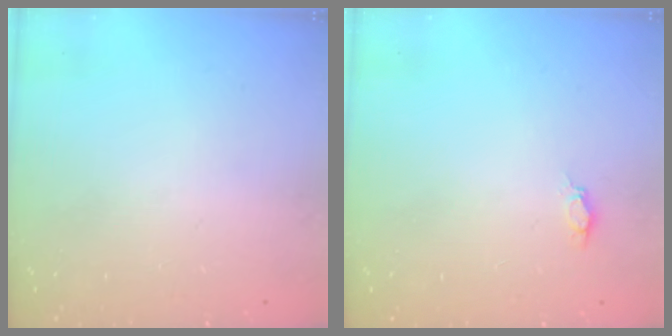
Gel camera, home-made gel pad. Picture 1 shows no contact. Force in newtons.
{"total": 3.3, "press": 3.1, "slide": 1.0}